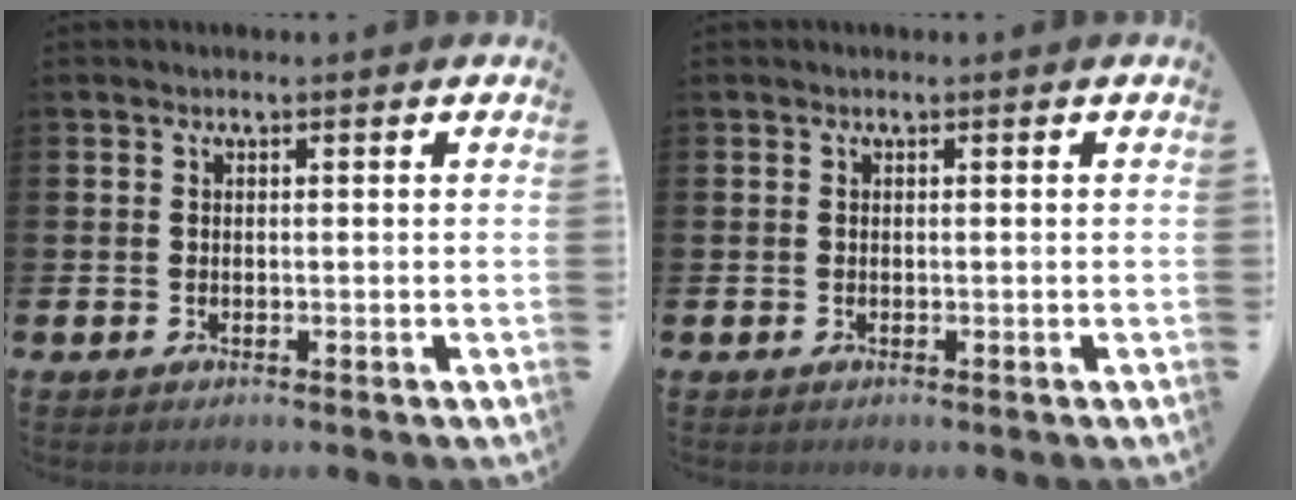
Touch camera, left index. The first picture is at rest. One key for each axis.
{"total": 0.0}